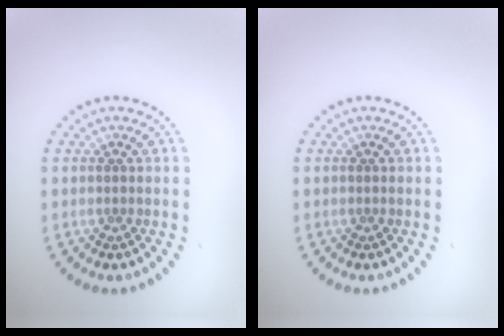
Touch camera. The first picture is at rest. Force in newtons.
{"total": 0.0}